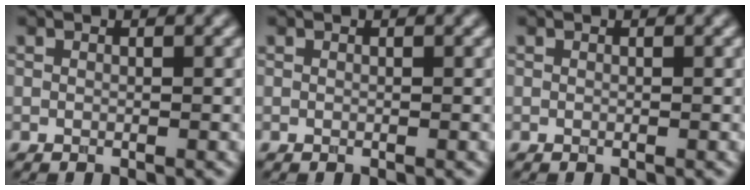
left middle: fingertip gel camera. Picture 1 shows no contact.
{"total": 0.0}
{"total": 0.0}